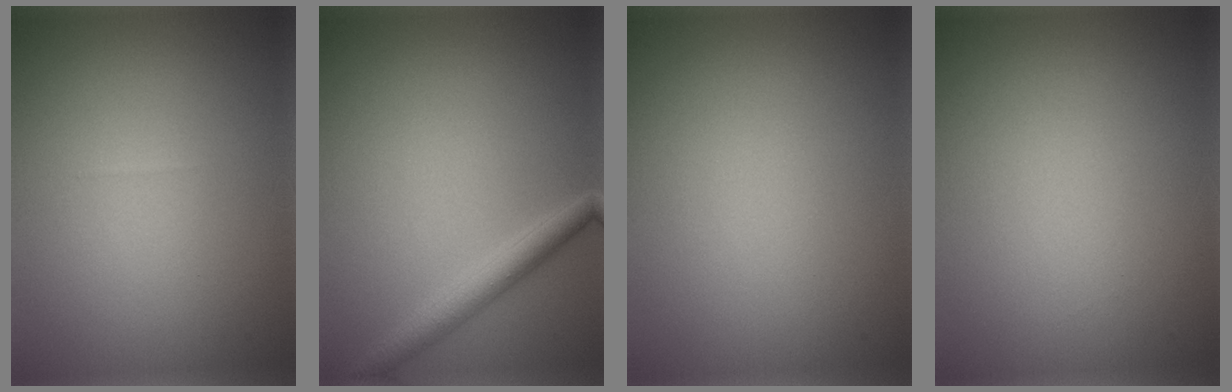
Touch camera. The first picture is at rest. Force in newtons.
{"total": 2.7, "press": 2.7, "slide": 0.1}
{"total": 0.0}
{"total": 0.0}